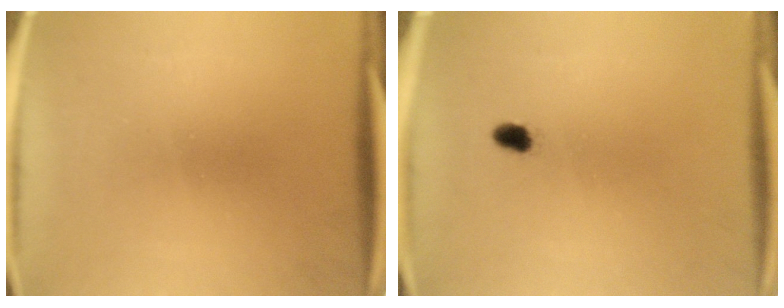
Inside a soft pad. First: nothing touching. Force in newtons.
{"total": 1.8}